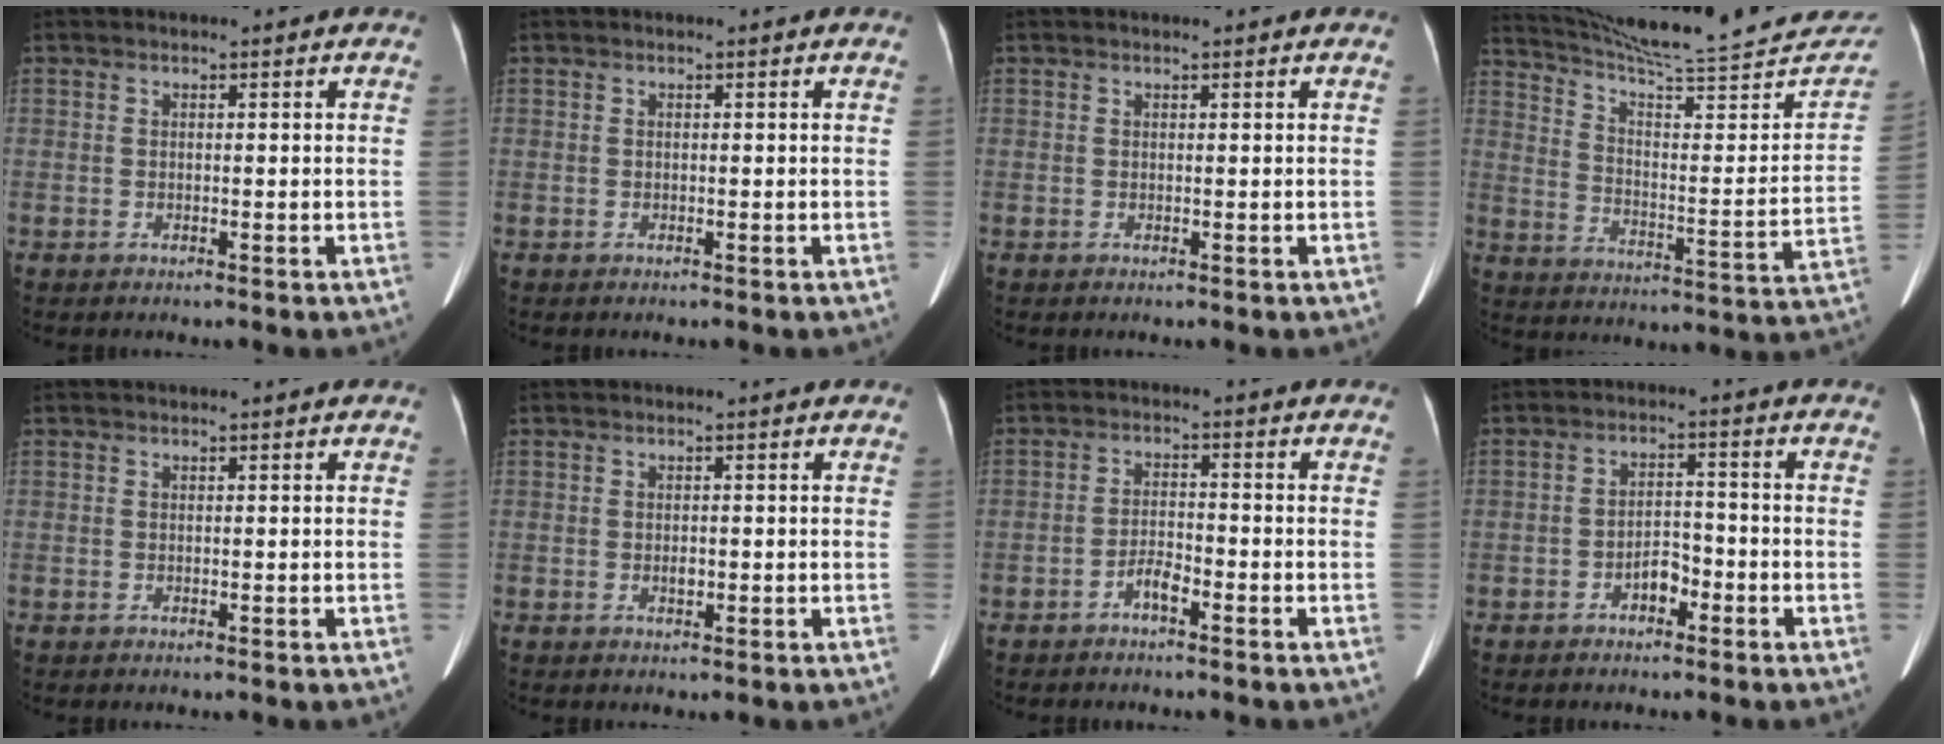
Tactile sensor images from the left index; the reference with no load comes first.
{"total": 0.0}
{"total": 1.1, "force": [1.0, 0.0, 0.4], "torque": [-0.007, 0.014, 0.014]}
{"total": 26.7, "force": [24.6, 2.6, 10.1], "torque": [-0.152, -0.067, 0.328]}
{"total": 1.0, "force": [0.9, -0.1, 0.4], "torque": [-0.004, 0.018, 0.017]}
{"total": 0.8, "force": [0.1, 0.4, 0.6], "torque": [-0.010, 0.001, 0.001]}
{"total": 2.5, "force": [-1.8, 0.6, 1.6], "torque": [-0.031, 0.004, -0.035]}
{"total": 3.1, "force": [-1.9, 1.6, 1.9], "torque": [-0.032, 0.010, -0.034]}